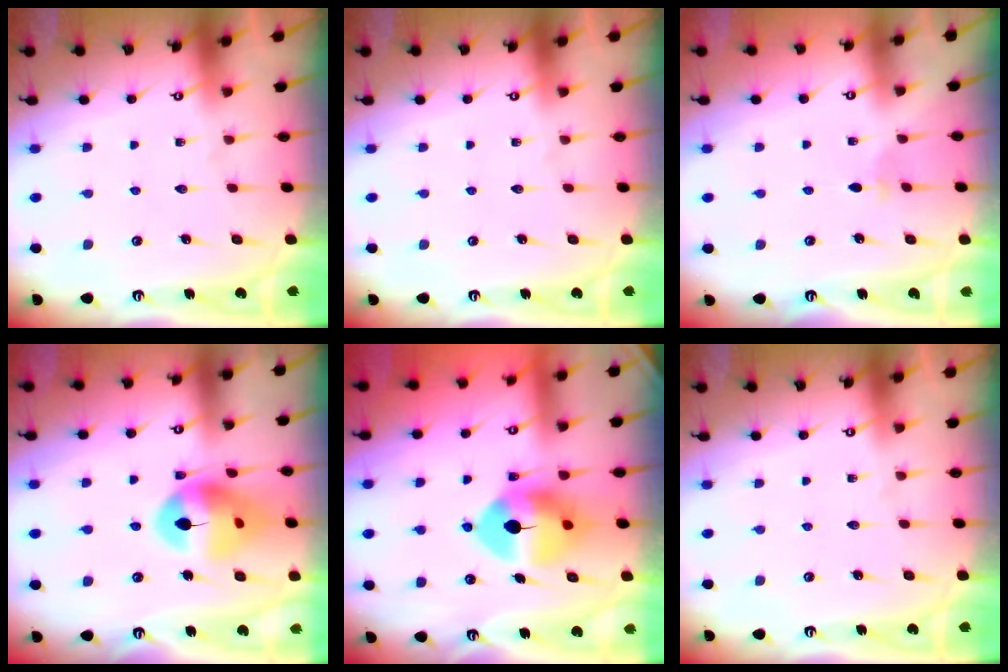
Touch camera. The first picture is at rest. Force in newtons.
{"total": 0.0}
{"total": 2.8, "press": 2.7, "slide": 0.6}
{"total": 14.1, "press": 14.0, "slide": 1.6}
{"total": 11.1, "press": 10.9, "slide": 1.8}
{"total": 0.0}